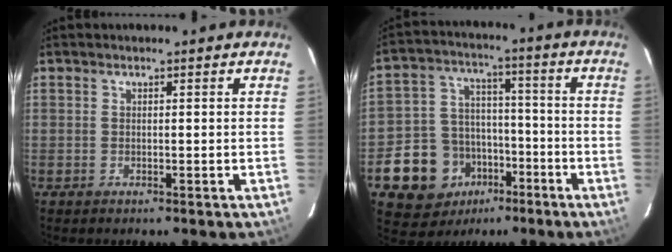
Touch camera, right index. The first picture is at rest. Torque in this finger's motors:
{"motor_torque": [1.01, -0.97, 0.53, 0.06]}